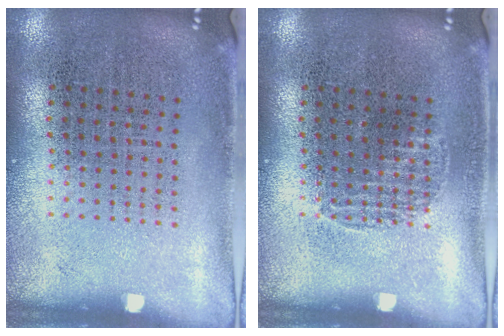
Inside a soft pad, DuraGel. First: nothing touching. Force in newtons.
{"total": 0.6, "press": 0.6, "slide": 0.1}